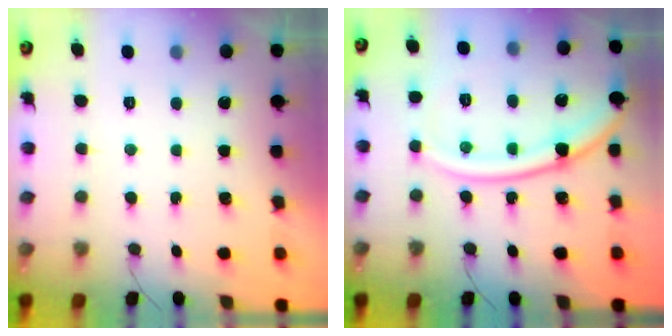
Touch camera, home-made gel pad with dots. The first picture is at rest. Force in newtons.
{"total": 16.4, "press": 16.3, "slide": 1.5}